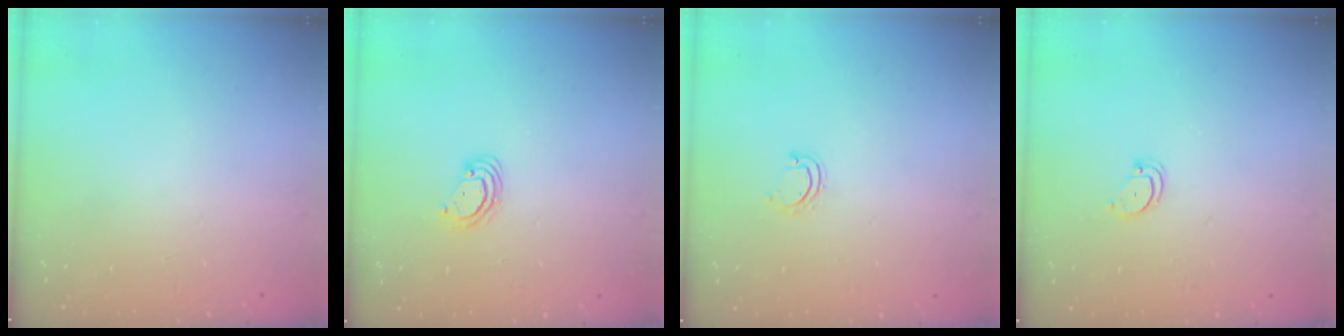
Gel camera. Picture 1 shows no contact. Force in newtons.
{"total": 4.4, "press": 4.4, "slide": 0.5}
{"total": 3.0, "press": 3.0, "slide": 0.2}
{"total": 2.4, "press": 2.4, "slide": 0.2}